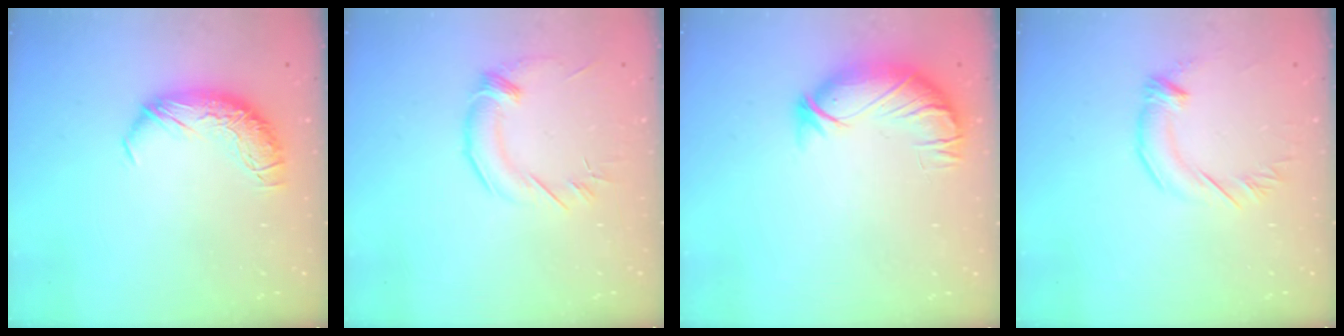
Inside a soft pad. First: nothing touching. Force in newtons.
{"total": 1.3, "press": 0.5, "slide": 1.2}
{"total": 3.7, "press": 2.2, "slide": 2.9}
{"total": 2.1, "press": 2.0, "slide": 0.5}